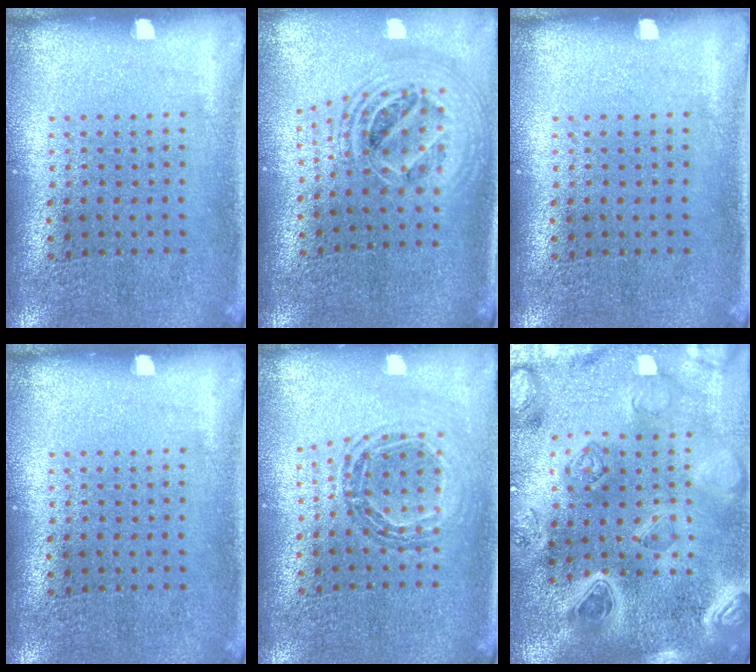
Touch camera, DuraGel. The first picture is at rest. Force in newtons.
{"total": 2.2, "press": 1.8, "slide": 1.3}
{"total": 0.0}
{"total": 0.0}
{"total": 0.9, "press": 0.9, "slide": 0.1}
{"total": 5.1, "press": 4.3, "slide": 2.8}